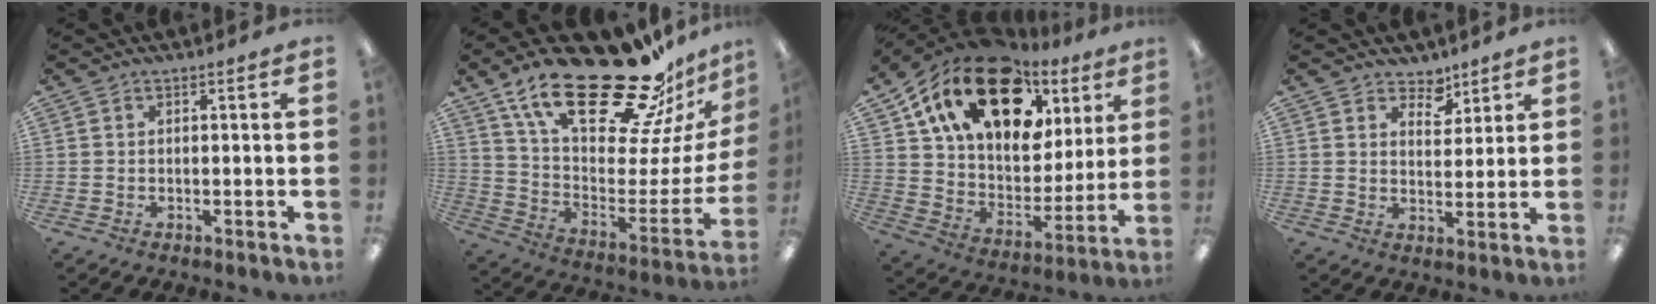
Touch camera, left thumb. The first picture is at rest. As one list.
[{"total": 30.0, "force": [20.5, 10.6, 19.2], "torque": [-0.294, -0.137, 0.361]}, {"total": 22.0, "force": [12.8, 12.5, 12.8], "torque": [-0.224, -0.063, 0.229]}, {"total": 5.5, "force": [4.4, 3.1, 1.1], "torque": [-0.006, -0.026, 0.077]}]